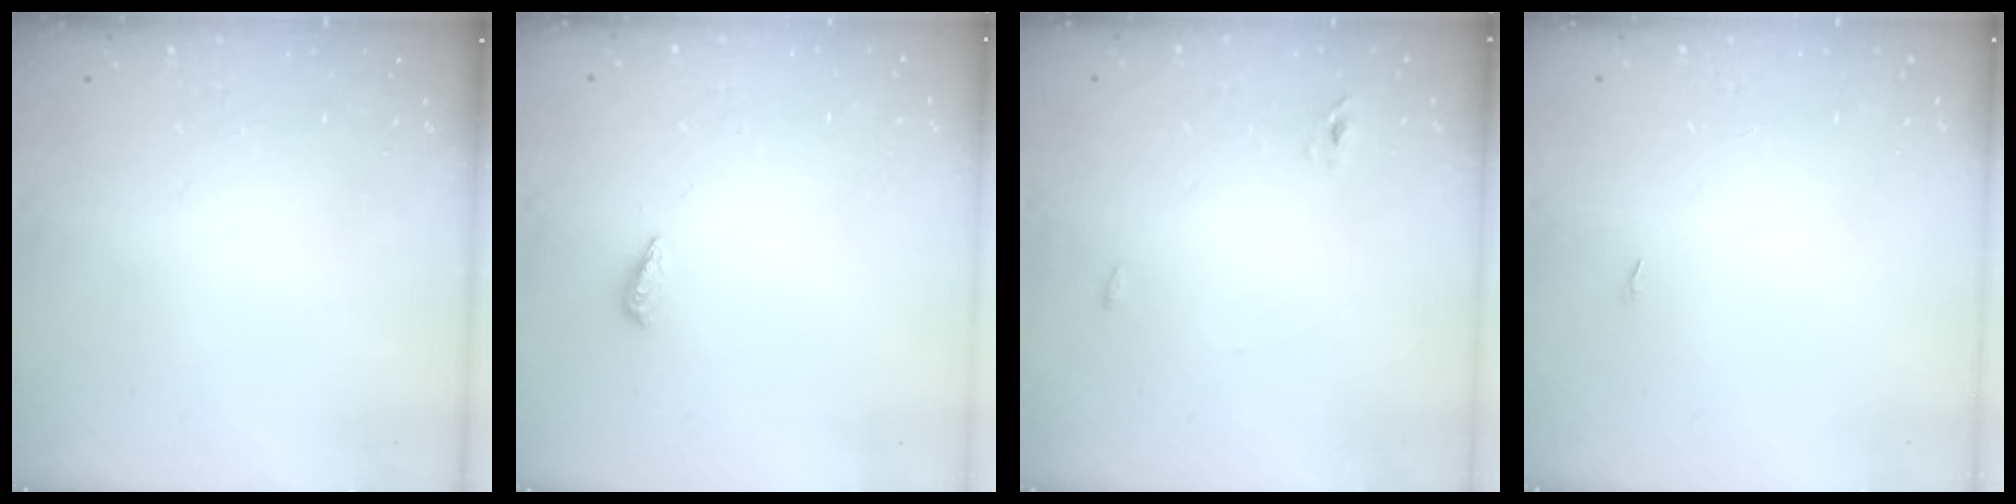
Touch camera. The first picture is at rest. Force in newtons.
{"total": 4.8, "press": 4.8, "slide": 0.4}
{"total": 2.4, "press": 2.2, "slide": 1.0}
{"total": 4.0, "press": 1.3, "slide": 3.7}